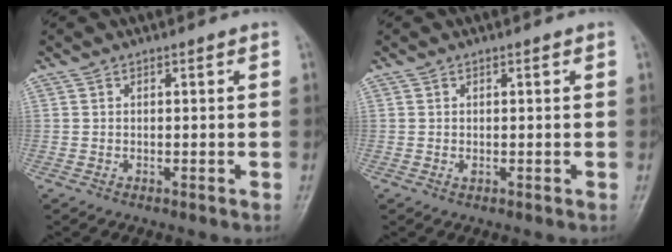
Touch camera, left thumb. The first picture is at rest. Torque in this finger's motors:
{"motor_torque": [-0.03, 0.00, 0.00, 0.04, 0.00]}